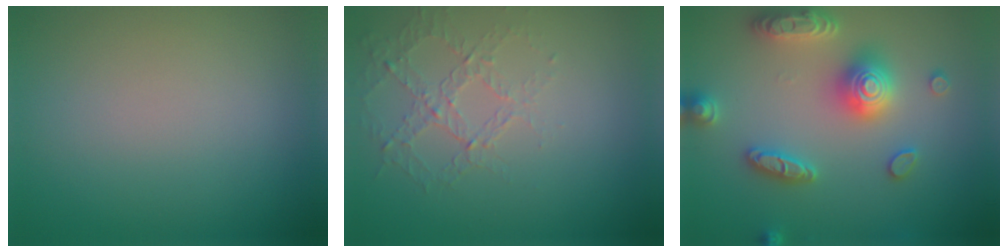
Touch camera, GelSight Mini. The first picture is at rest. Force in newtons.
{"total": 1.6, "press": 1.1, "slide": 1.2}
{"total": 5.4, "press": 5.3, "slide": 1.0}